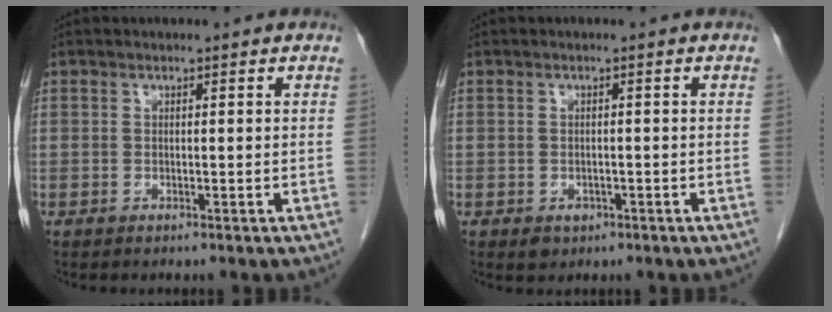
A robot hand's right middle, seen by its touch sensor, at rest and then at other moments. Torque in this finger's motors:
{"motor_torque": [0.17, 0.03, 0.05, 0.03]}